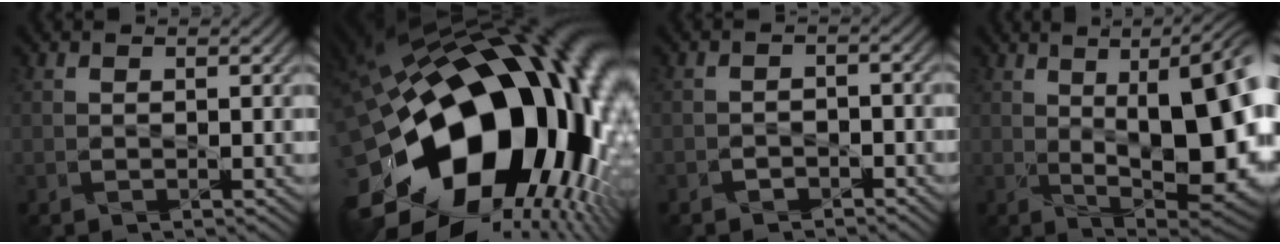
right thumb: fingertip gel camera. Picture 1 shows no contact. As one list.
[{"total": 23.4, "force": [-4.4, 15.2, 17.2], "torque": [-0.304, -0.076, -0.066]}, {"total": 1.9, "force": [-1.4, 1.2, 0.3], "torque": [0.000, 0.002, -0.027]}, {"total": 17.3, "force": [1.2, 6.6, 16.0], "torque": [-0.213, 0.015, 0.029]}]